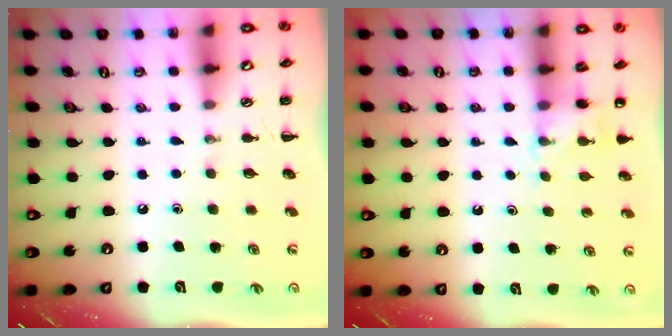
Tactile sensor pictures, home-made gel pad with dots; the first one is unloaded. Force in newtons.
{"total": 5.3, "press": 5.1, "slide": 1.3}